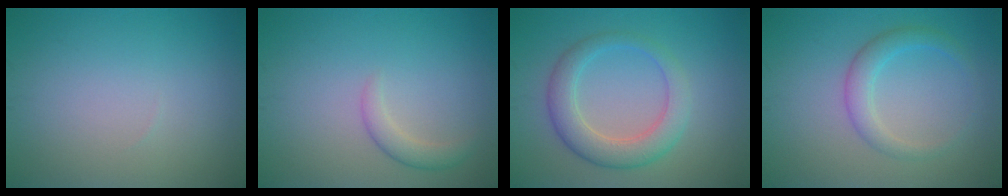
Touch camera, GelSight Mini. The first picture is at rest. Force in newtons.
{"total": 1.8, "press": 1.8, "slide": 0.0}
{"total": 4.5, "press": 4.5, "slide": 0.2}
{"total": 2.6, "press": 2.6, "slide": 0.1}